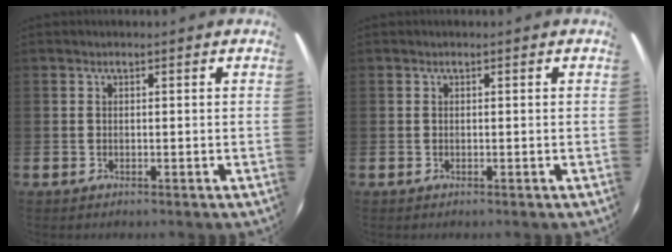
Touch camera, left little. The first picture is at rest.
{"total": 0.0}